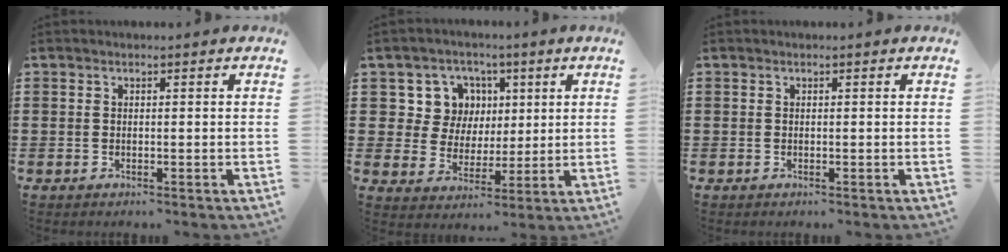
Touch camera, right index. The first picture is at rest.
{"total": 8.2, "force": [2.7, 7.5, 2.1], "torque": [-0.067, 0.008, 0.051]}
{"total": 0.0}